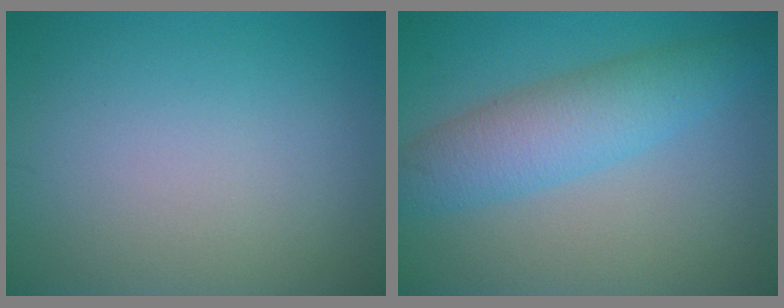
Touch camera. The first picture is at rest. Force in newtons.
{"total": 5.2, "press": 5.2, "slide": 0.1}